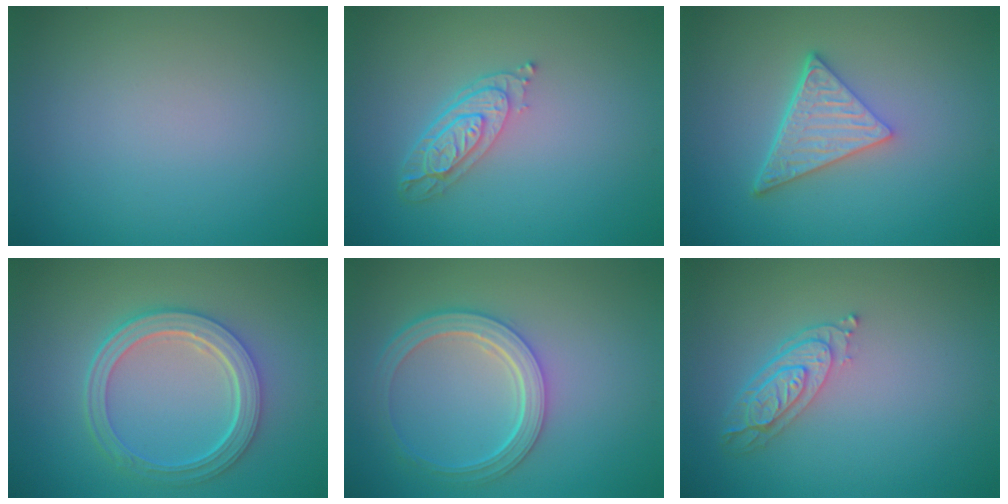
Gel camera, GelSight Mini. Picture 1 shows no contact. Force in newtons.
{"total": 3.8, "press": 2.9, "slide": 2.4}
{"total": 4.7, "press": 3.4, "slide": 3.3}
{"total": 5.3, "press": 3.9, "slide": 3.6}
{"total": 4.7, "press": 3.6, "slide": 2.9}
{"total": 3.4, "press": 2.7, "slide": 2.1}